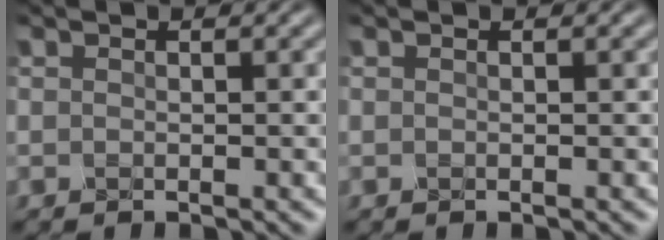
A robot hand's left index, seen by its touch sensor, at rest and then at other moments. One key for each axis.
{"total": 0.0}